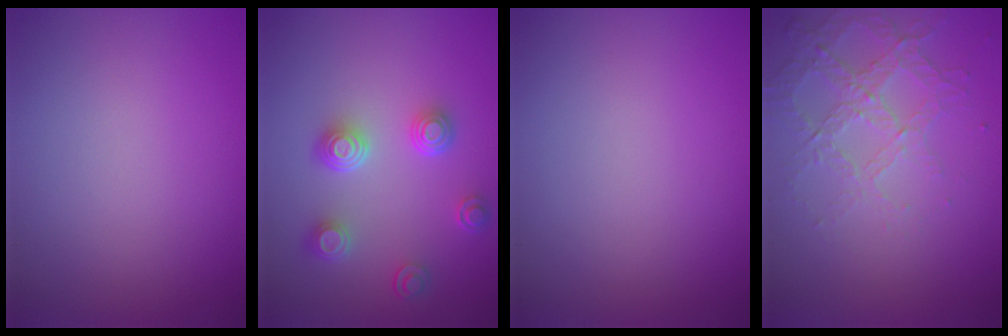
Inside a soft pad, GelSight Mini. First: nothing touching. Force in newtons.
{"total": 4.0, "press": 3.2, "slide": 2.5}
{"total": 0.0}
{"total": 4.2, "press": 3.0, "slide": 2.9}